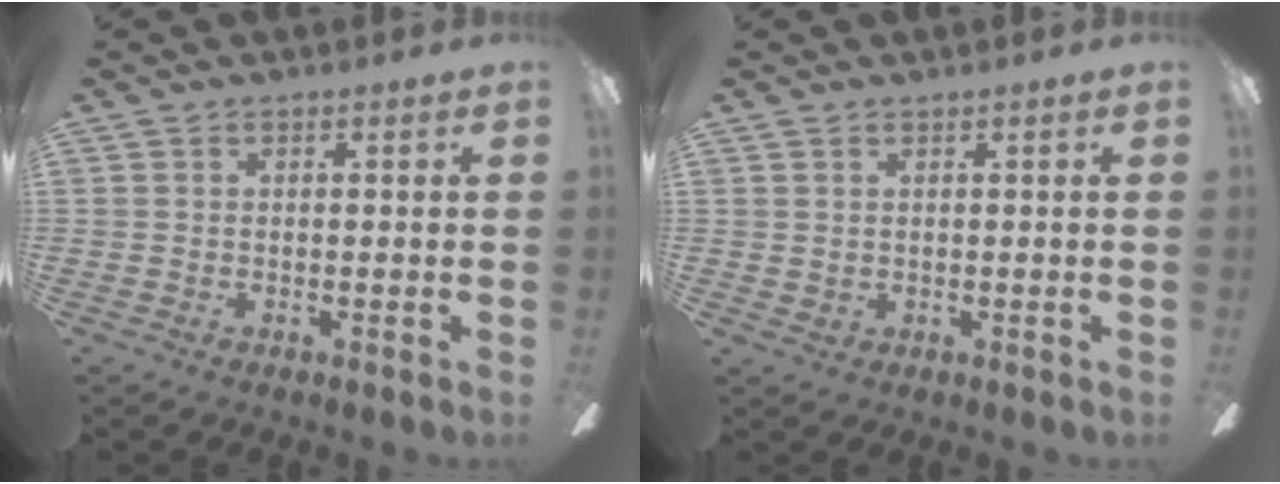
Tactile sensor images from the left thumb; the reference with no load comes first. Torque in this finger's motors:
{"motor_torque": [-0.23, 0.09, -0.08, -0.04, 0.02]}